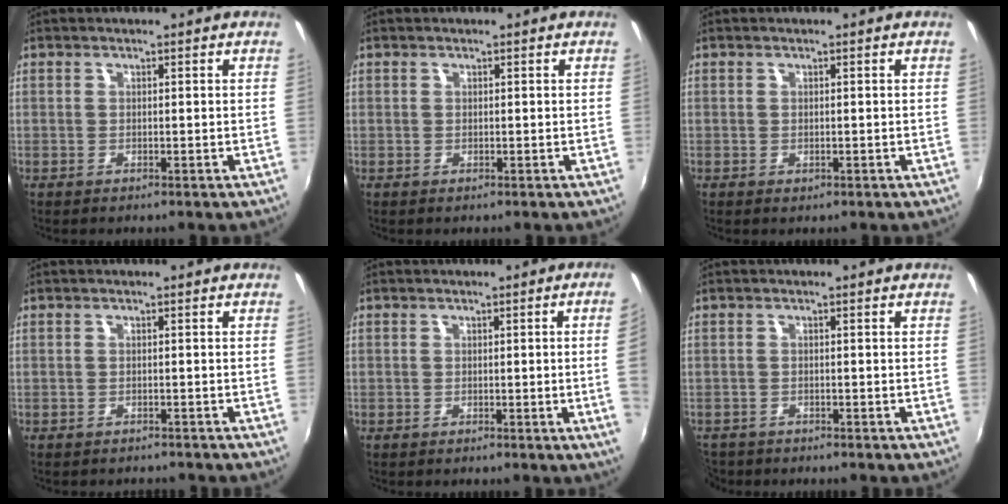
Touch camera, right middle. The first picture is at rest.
{"total": 0.0}
{"total": 0.0}
{"total": 2.8, "force": [-2.6, 0.8, 0.7], "torque": [-0.020, -0.013, -0.036]}
{"total": 3.8, "force": [-0.1, -1.8, 3.3], "torque": [-0.053, -0.011, 0.003]}
{"total": 4.7, "force": [-3.8, 2.5, 1.1], "torque": [-0.044, -0.015, -0.069]}